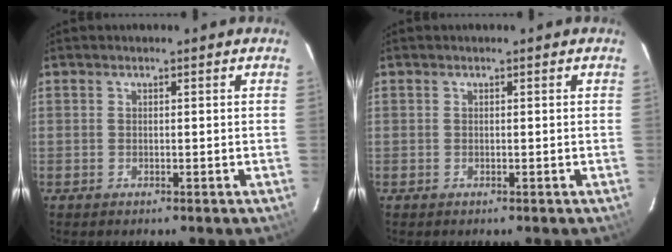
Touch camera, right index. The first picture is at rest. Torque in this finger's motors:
{"motor_torque": [0.15, 0.16, 0.00, 0.00]}